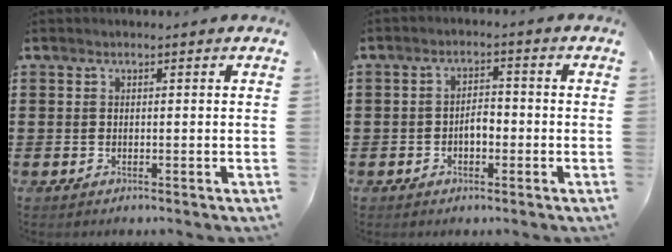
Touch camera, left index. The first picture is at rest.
{"total": 2.7, "force": [-0.7, 1.3, 2.3], "torque": [-0.045, 0.007, -0.016]}